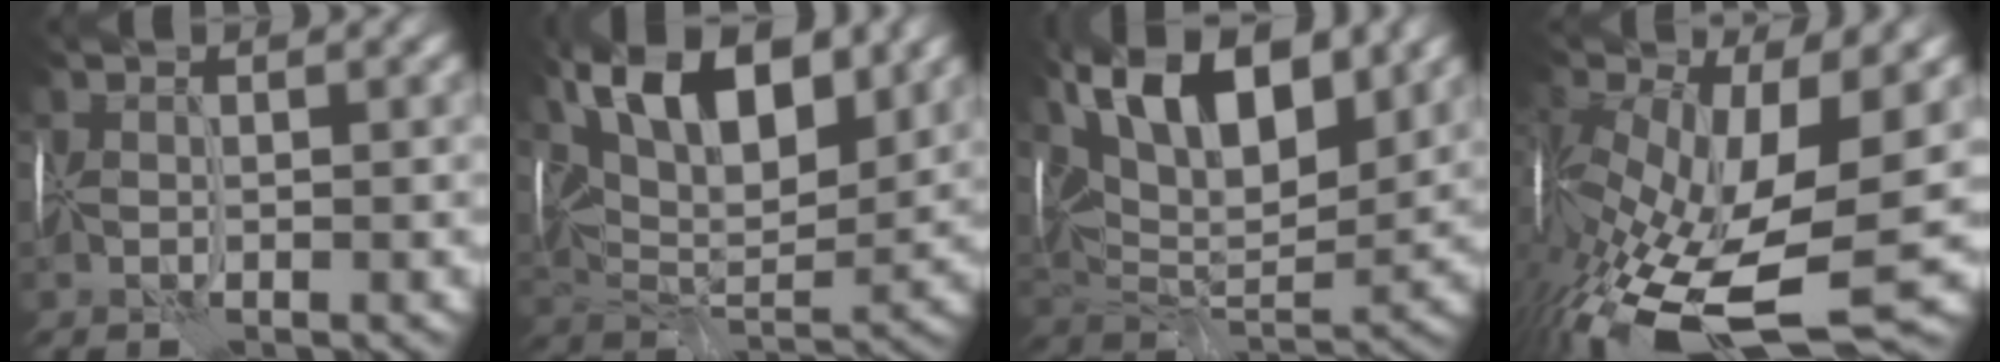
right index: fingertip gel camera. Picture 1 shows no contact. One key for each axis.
{"total": 11.7, "fx": 5.6, "fy": 5.2, "fz": 8.8, "tx": -0.143, "ty": 0.009, "tz": 0.092}
{"total": 13.5, "fx": 6.4, "fy": 5.9, "fz": 10.3, "tx": -0.167, "ty": 0.019, "tz": 0.105}
{"total": 15.3, "fx": -5.0, "fy": 6.4, "fz": 12.9, "tx": -0.269, "ty": -0.032, "tz": -0.076}